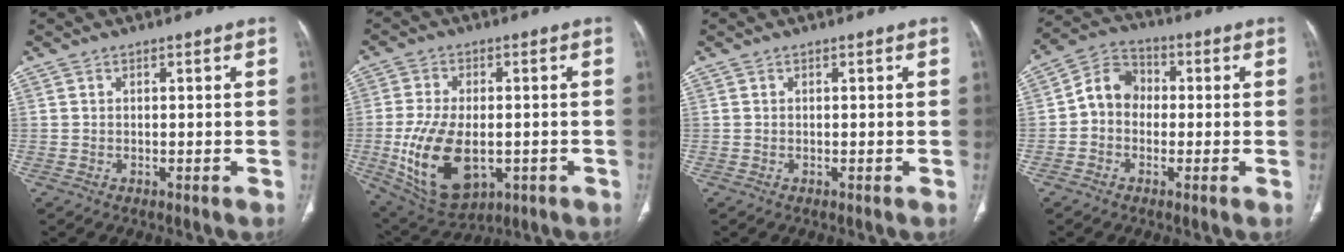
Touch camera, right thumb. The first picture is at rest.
{"total": 15.9, "force": [-3.3, 9.2, 12.6], "torque": [-0.230, -0.006, -0.034]}
{"total": 0.0}
{"total": 7.4, "force": [-0.6, 6.2, 4.0], "torque": [-0.049, 0.029, -0.028]}